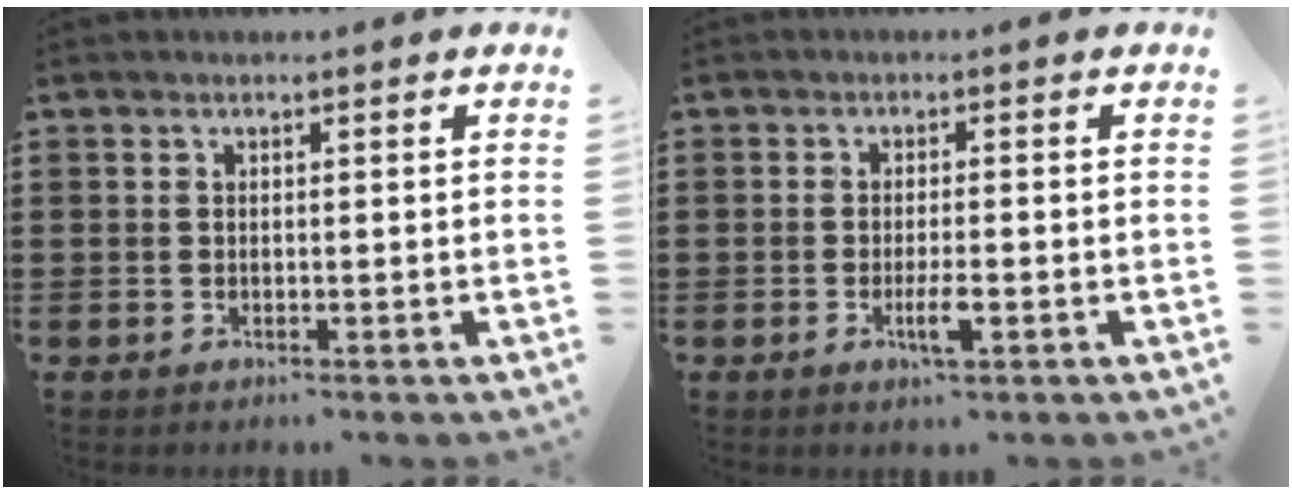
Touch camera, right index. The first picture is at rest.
{"total": 3.4, "force": [-1.4, 0.6, 3.1], "torque": [-0.066, -0.005, -0.028]}